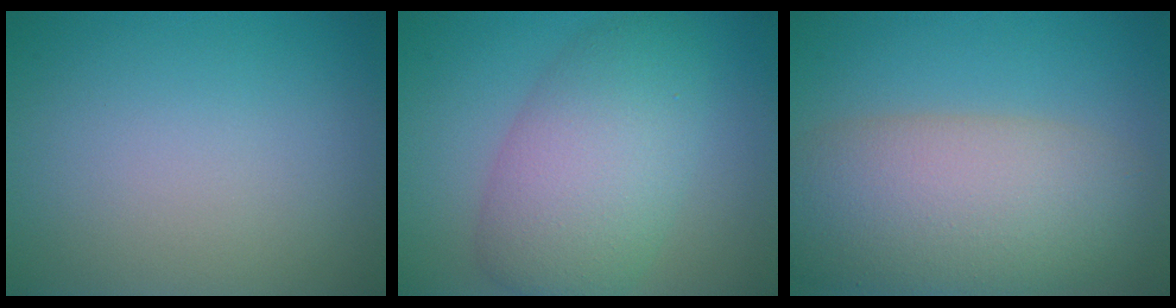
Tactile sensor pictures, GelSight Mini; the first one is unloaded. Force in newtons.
{"total": 7.5, "press": 7.5, "slide": 0.4}
{"total": 9.9, "press": 9.9, "slide": 0.9}